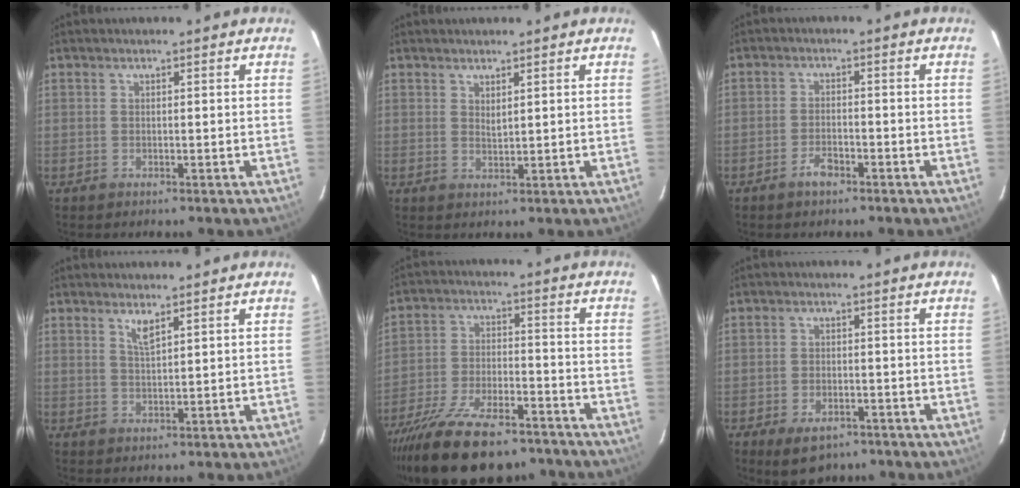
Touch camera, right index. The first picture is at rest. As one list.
[{"total": 1.6, "force": [1.1, 0.6, 1.0], "torque": [-0.017, -0.001, 0.019]}, {"total": 3.3, "force": [-2.3, 1.5, 1.8], "torque": [-0.042, 0.002, -0.042]}, {"total": 2.6, "force": [1.7, 0.5, 1.9], "torque": [-0.037, -0.001, 0.032]}, {"total": 22.7, "force": [-17.8, 8.4, 11.4], "torque": [-0.224, -0.026, -0.270]}, {"total": 7.0, "force": [-4.5, 4.0, 3.6], "torque": [-0.075, -0.006, -0.062]}]